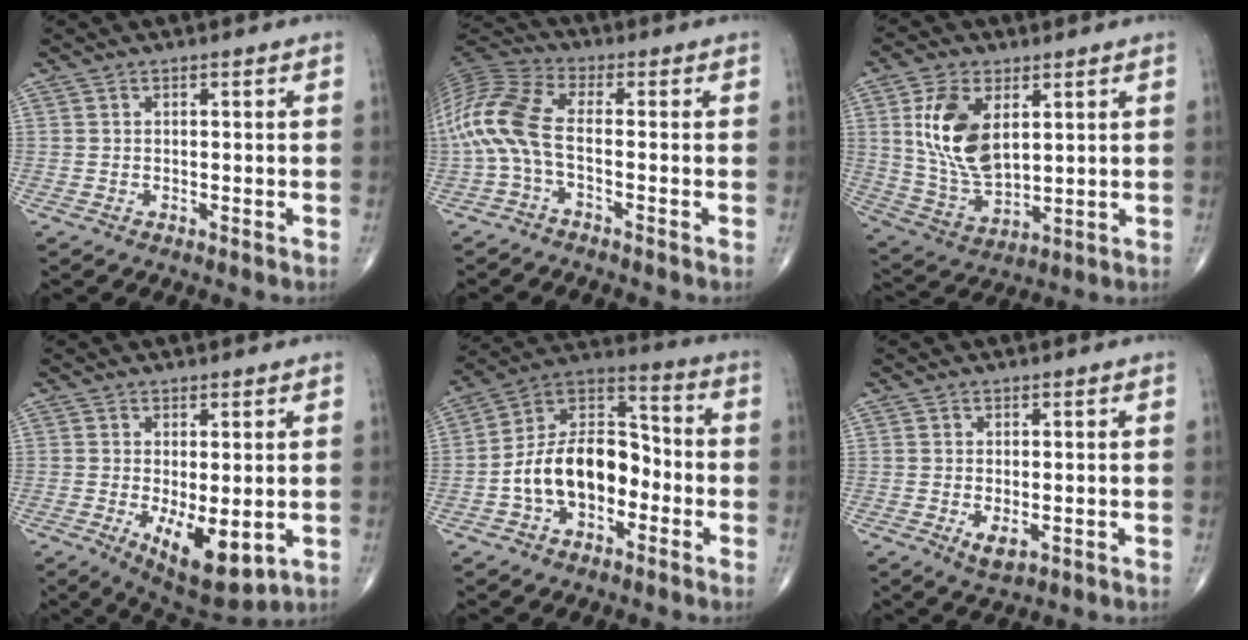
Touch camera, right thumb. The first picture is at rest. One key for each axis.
{"total": 11.7, "fx": -2.1, "fy": 4.7, "fz": 10.5, "tx": -0.245, "ty": 0.034, "tz": -0.052}
{"total": 13.6, "fx": 3.8, "fy": 7.6, "fz": 10.7, "tx": -0.199, "ty": -0.020, "tz": 0.081}
{"total": 10.0, "fx": -2.2, "fy": 4.2, "fz": 8.8, "tx": -0.122, "ty": -0.023, "tz": -0.019}
{"total": 15.6, "fx": -3.8, "fy": 9.9, "fz": 11.4, "tx": -0.171, "ty": 0.055, "tz": -0.076}
{"total": 2.8, "fx": -0.6, "fy": 1.4, "fz": 2.4, "tx": -0.038, "ty": -0.007, "tz": -0.005}